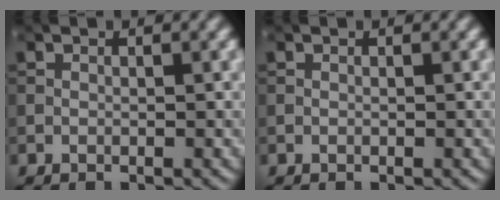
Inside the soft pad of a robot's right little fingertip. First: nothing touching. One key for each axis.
{"total": 0.0}